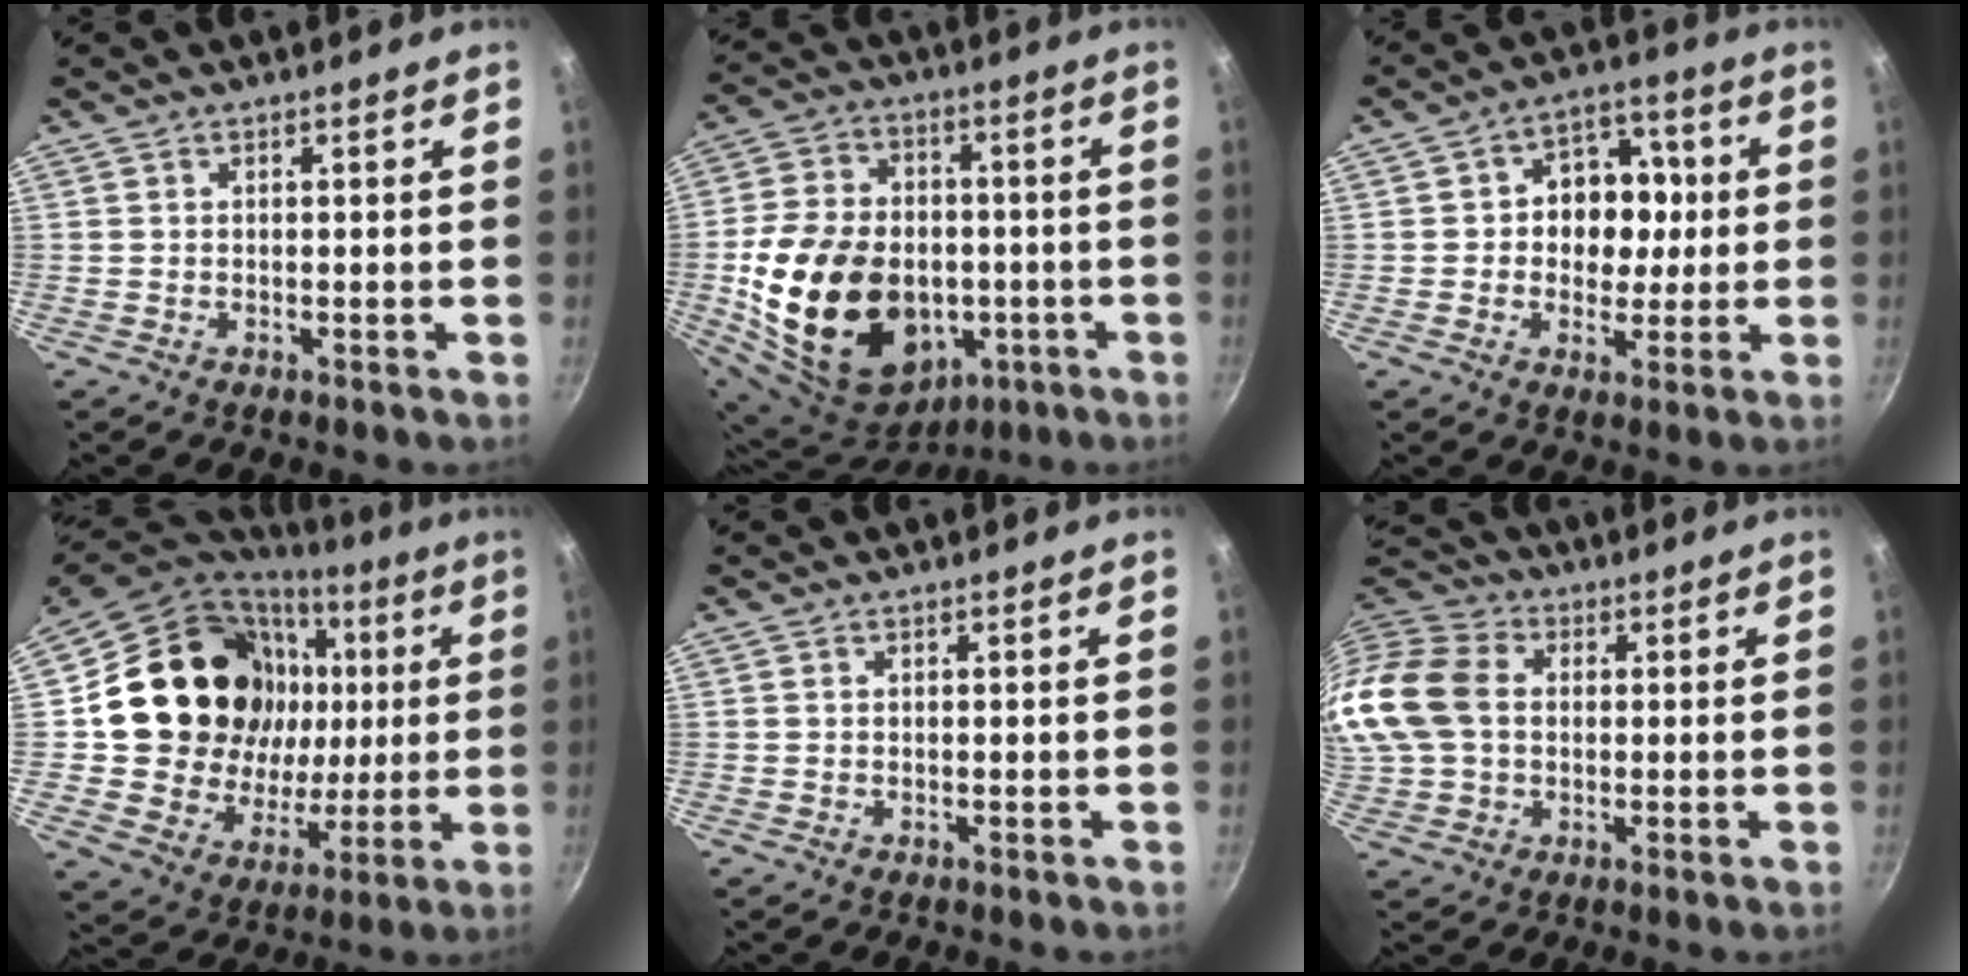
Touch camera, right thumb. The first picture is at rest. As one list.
[{"total": 25.9, "force": [-4.5, 18.7, 17.4], "torque": [-0.312, 0.033, -0.054]}, {"total": 11.2, "force": [0.6, 9.1, 6.6], "torque": [-0.041, 0.012, -0.003]}, {"total": 26.3, "force": [4.4, 22.0, 13.8], "torque": [-0.218, 0.012, 0.088]}, {"total": 0.0}, {"total": 17.8, "force": [1.4, 13.8, 11.2], "torque": [-0.235, 0.029, 0.016]}]